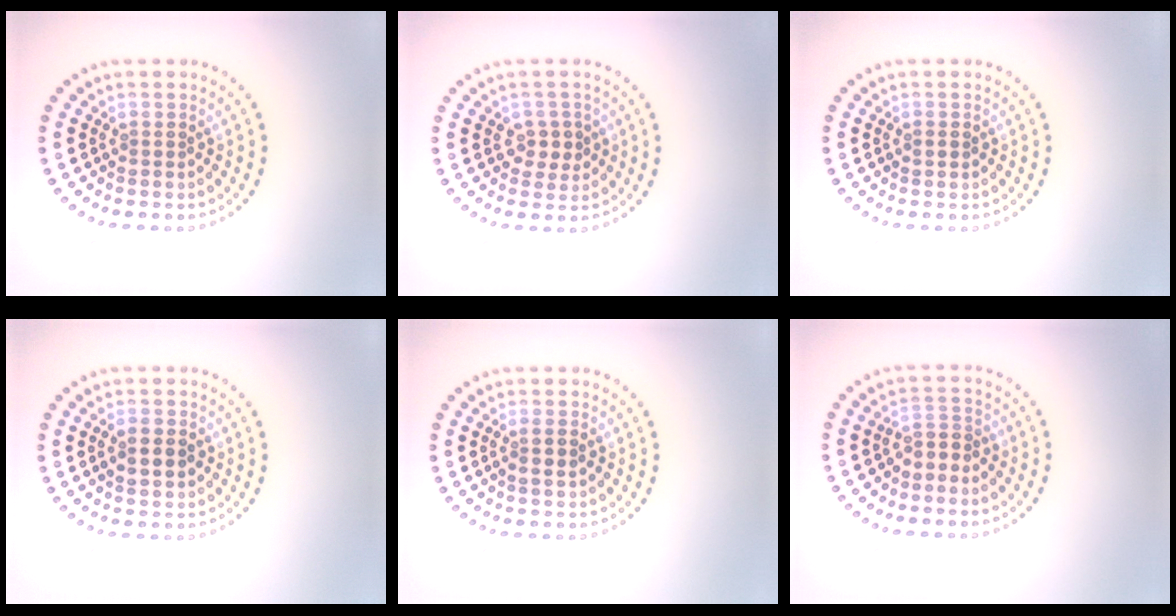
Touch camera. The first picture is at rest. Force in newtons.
{"total": 2.0, "press": 1.9, "slide": 0.7}
{"total": 0.7, "press": 0.7, "slide": 0.1}
{"total": 2.1, "press": 2.1, "slide": 0.1}
{"total": 1.4, "press": 1.3, "slide": 0.4}
{"total": 1.7, "press": 1.4, "slide": 0.9}